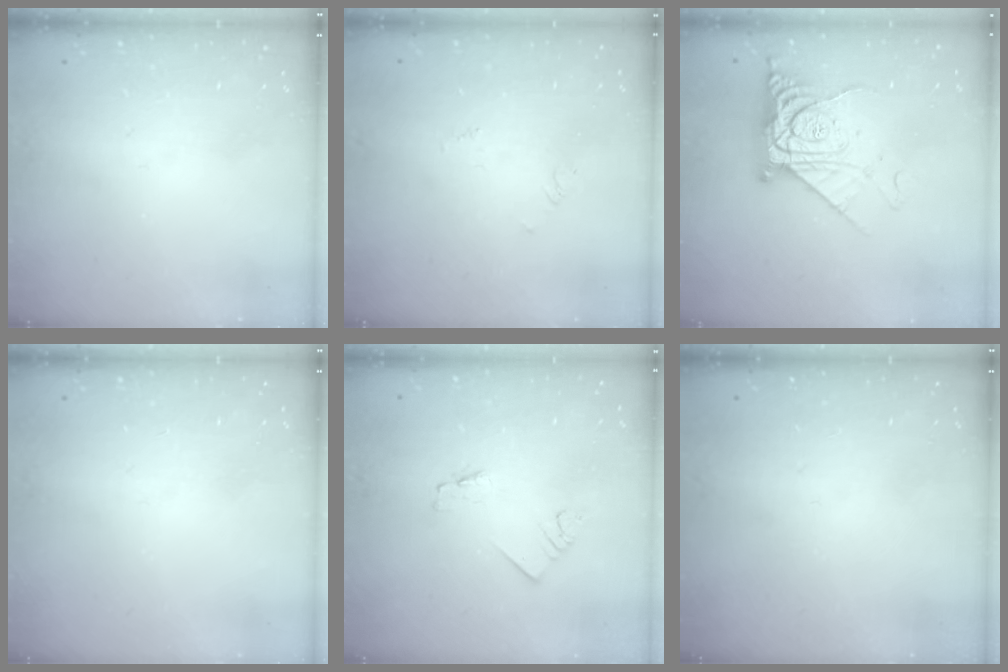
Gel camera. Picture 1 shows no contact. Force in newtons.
{"total": 2.7, "press": 2.7, "slide": 0.2}
{"total": 11.9, "press": 11.9, "slide": 1.4}
{"total": 0.0}
{"total": 1.6, "press": 1.6, "slide": 0.1}
{"total": 0.0}